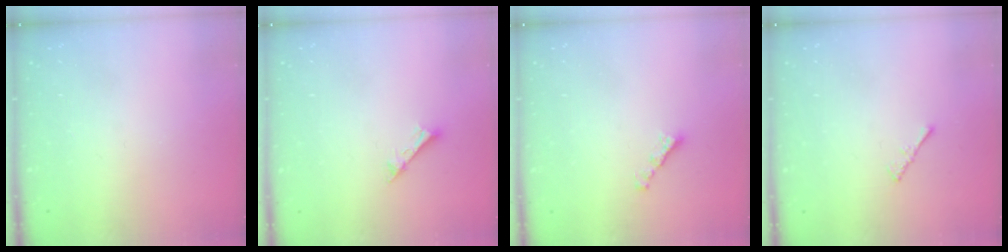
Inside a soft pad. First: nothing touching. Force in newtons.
{"total": 2.2, "press": 2.1, "slide": 0.4}
{"total": 2.7, "press": 2.6, "slide": 0.7}
{"total": 1.5, "press": 1.4, "slide": 0.4}